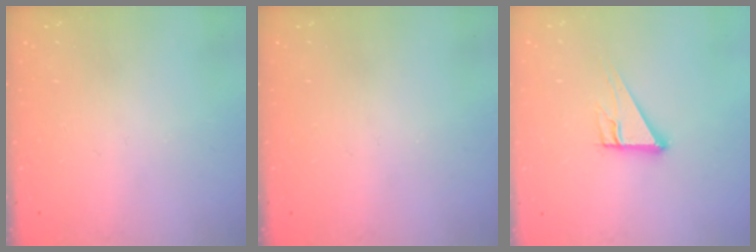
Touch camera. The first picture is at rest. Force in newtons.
{"total": 0.0}
{"total": 8.5, "press": 8.4, "slide": 0.8}